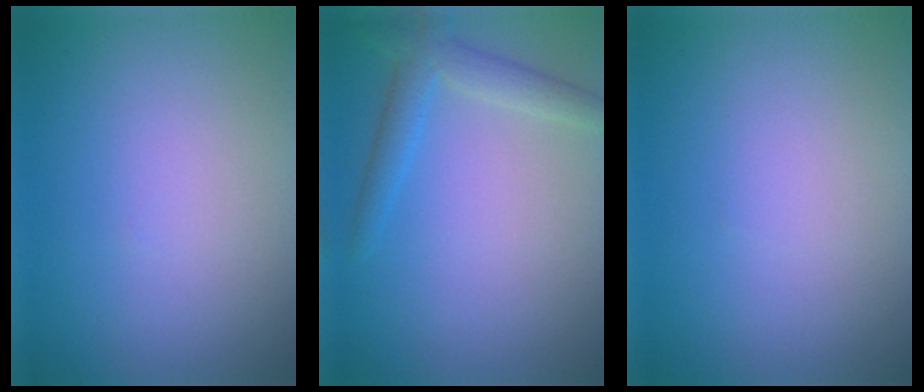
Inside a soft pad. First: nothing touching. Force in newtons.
{"total": 2.7, "press": 2.7, "slide": 0.1}
{"total": 0.0}